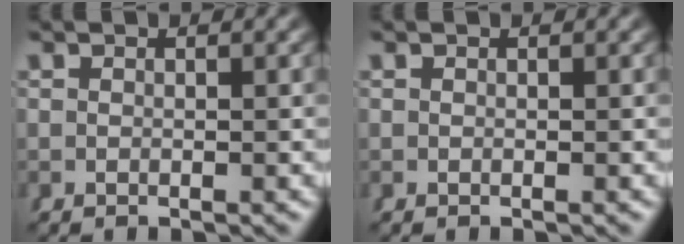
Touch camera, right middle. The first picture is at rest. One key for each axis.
{"total": 0.0}